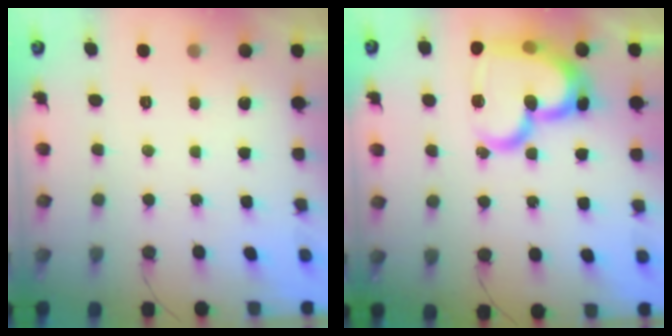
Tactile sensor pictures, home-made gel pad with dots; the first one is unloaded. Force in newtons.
{"total": 24.7, "press": 24.7, "slide": 2.1}